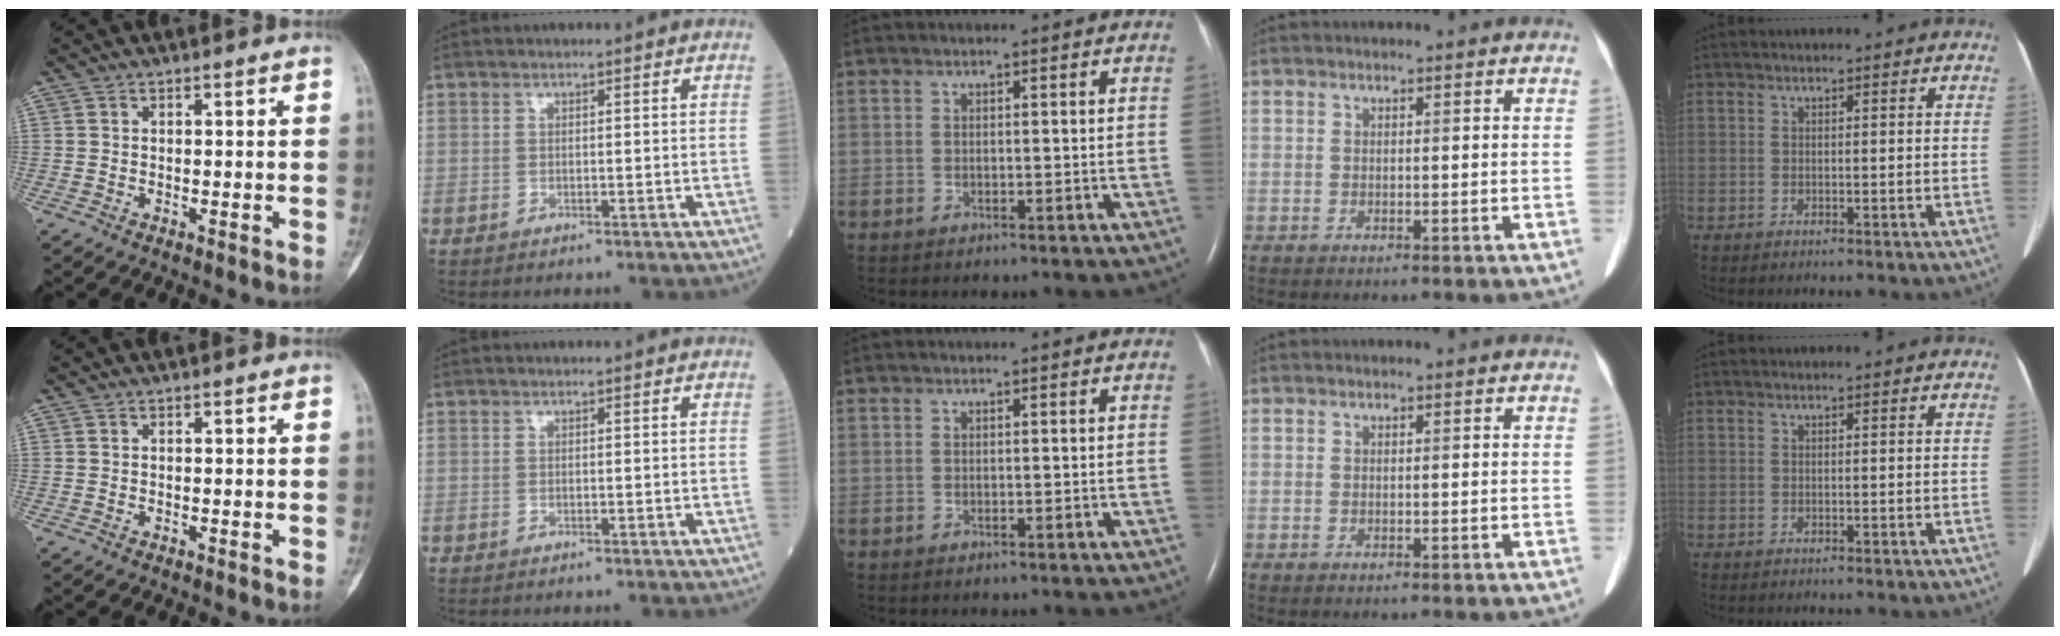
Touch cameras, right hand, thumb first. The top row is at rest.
{}